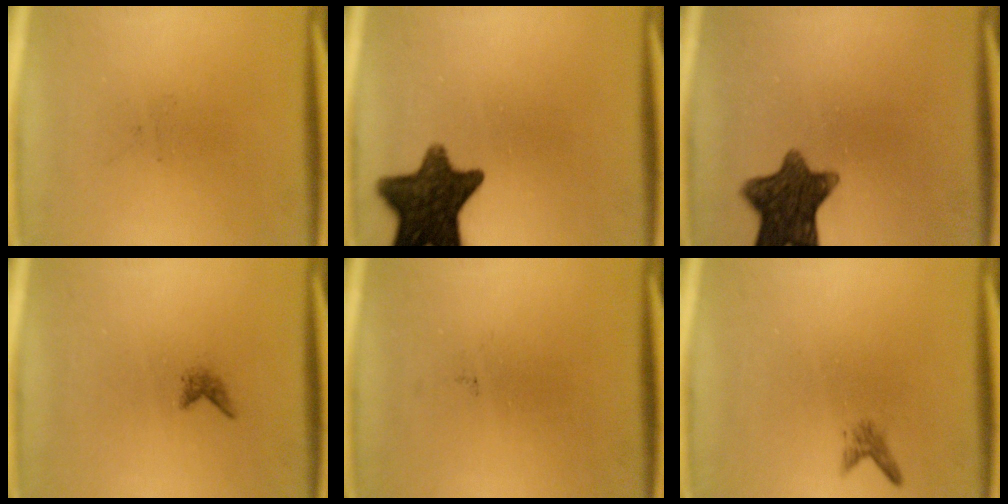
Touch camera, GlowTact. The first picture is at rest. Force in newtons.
{"total": 12.8}
{"total": 10.8}
{"total": 0.8}
{"total": 0.0}
{"total": 1.1}